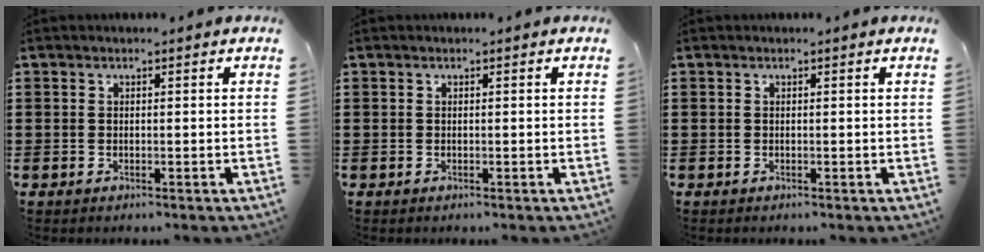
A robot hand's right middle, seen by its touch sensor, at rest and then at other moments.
{"total": 0.0}
{"total": 0.0}